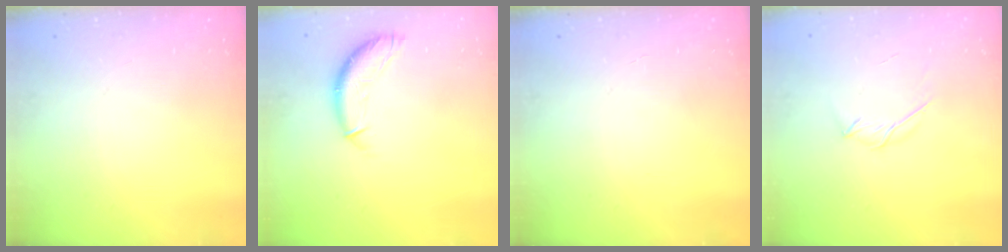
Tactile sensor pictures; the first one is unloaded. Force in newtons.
{"total": 11.7, "press": 11.6, "slide": 1.2}
{"total": 0.0}
{"total": 3.9, "press": 3.8, "slide": 0.9}